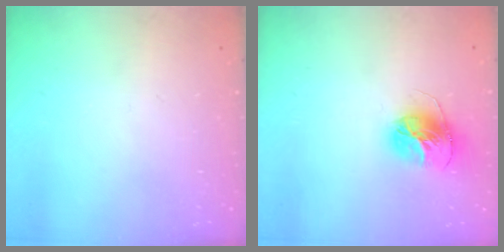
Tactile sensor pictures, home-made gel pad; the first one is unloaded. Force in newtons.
{"total": 14.3, "press": 14.3, "slide": 1.5}